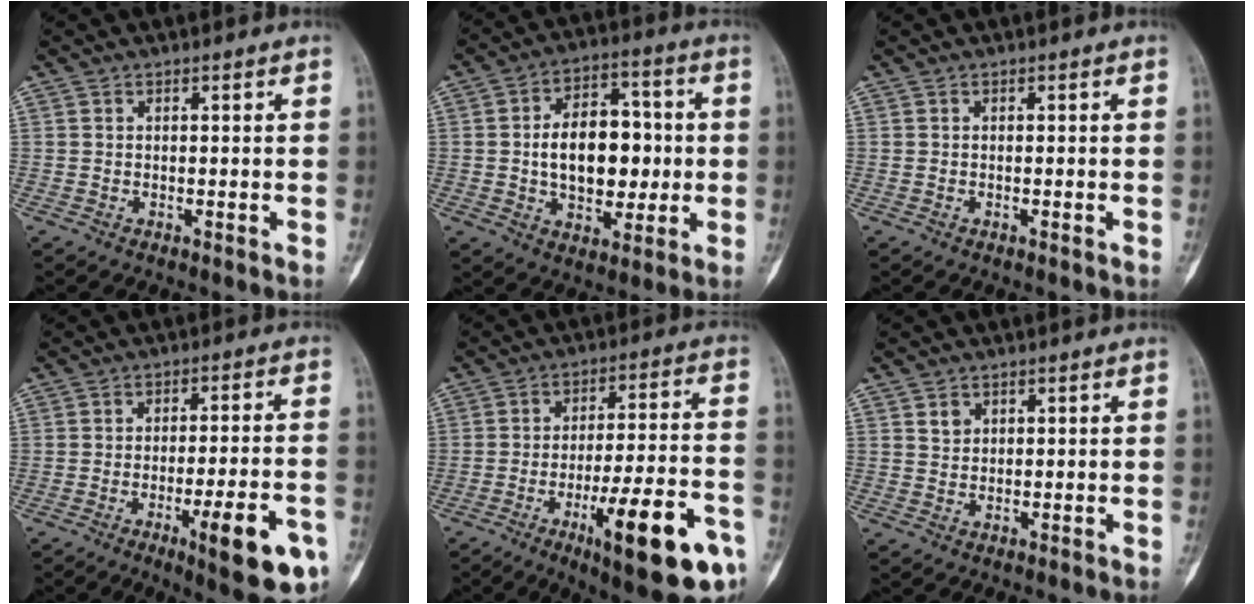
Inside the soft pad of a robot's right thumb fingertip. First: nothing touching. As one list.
[{"total": 15.3, "force": [-0.1, 9.8, 11.7], "torque": [-0.145, 0.025, 0.004]}, {"total": 0.0}, {"total": 13.9, "force": [-6.1, 3.0, 12.2], "torque": [-0.159, 0.016, -0.078]}, {"total": 20.2, "force": [-9.2, 4.8, 17.3], "torque": [-0.227, 0.038, -0.130]}, {"total": 1.9, "force": [1.0, 1.5, 0.7], "torque": [-0.001, -0.006, 0.017]}]